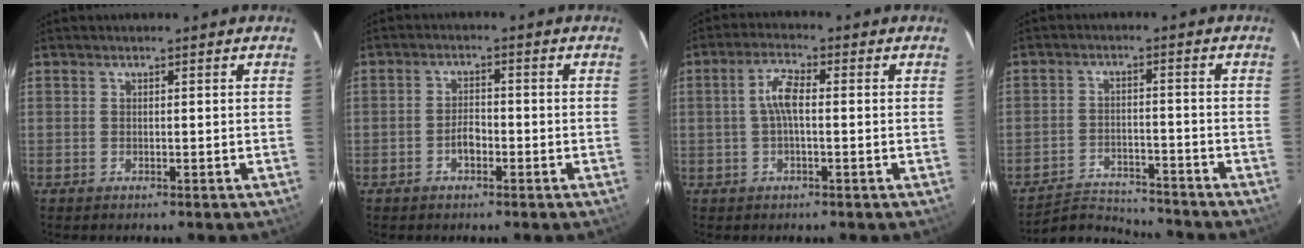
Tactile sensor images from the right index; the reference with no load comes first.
{"total": 2.8, "force": [-1.4, 1.5, 1.9], "torque": [-0.037, 0.006, -0.026]}
{"total": 4.5, "force": [-0.1, 1.4, 4.3], "torque": [-0.089, 0.012, -0.003]}
{"total": 8.1, "force": [-7.9, 1.8, 0.3], "torque": [-0.033, 0.007, -0.127]}